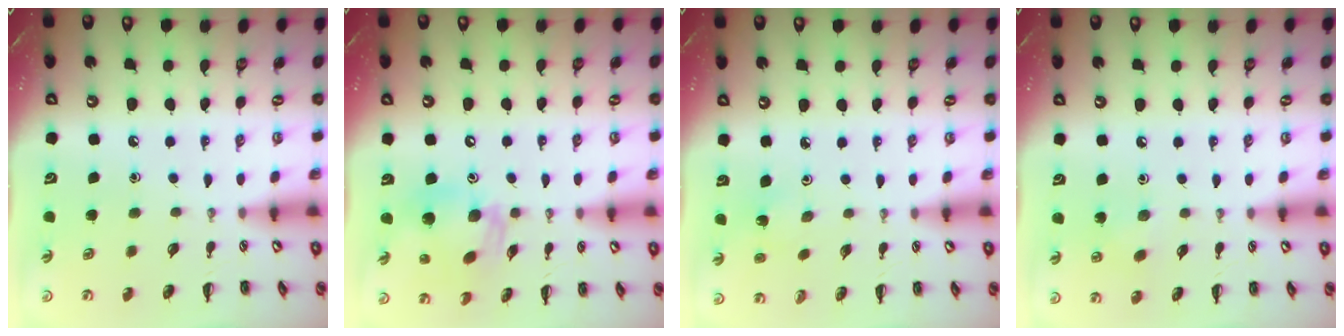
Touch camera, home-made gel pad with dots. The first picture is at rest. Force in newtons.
{"total": 13.4, "press": 12.8, "slide": 3.9}
{"total": 2.1, "press": 2.0, "slide": 0.7}
{"total": 2.6, "press": 2.4, "slide": 0.9}